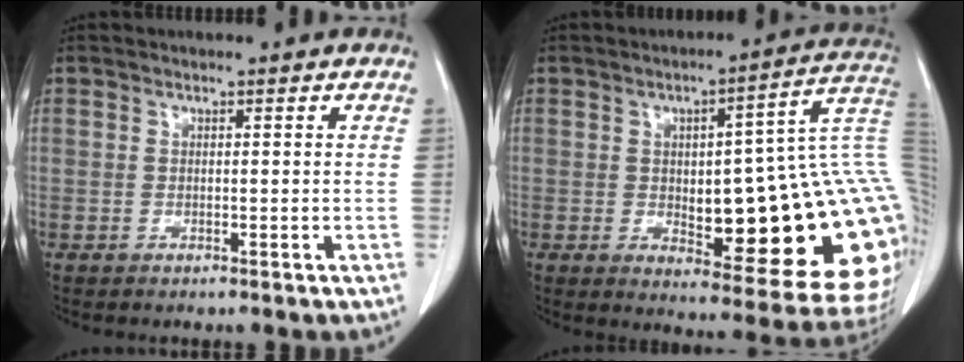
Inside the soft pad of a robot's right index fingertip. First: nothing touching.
{"total": 26.4, "force": [-1.4, 6.0, 25.7], "torque": [-0.239, 0.025, -0.004]}